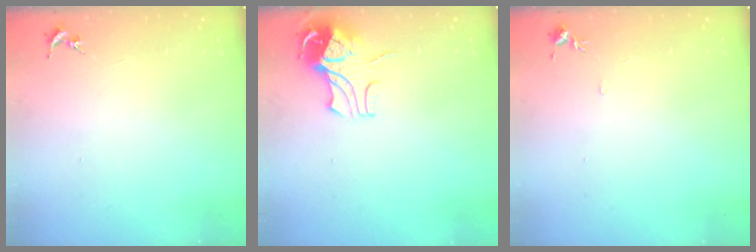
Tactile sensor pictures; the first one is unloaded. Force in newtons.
{"total": 8.9, "press": 8.9, "slide": 0.9}
{"total": 4.3, "press": 4.2, "slide": 0.6}